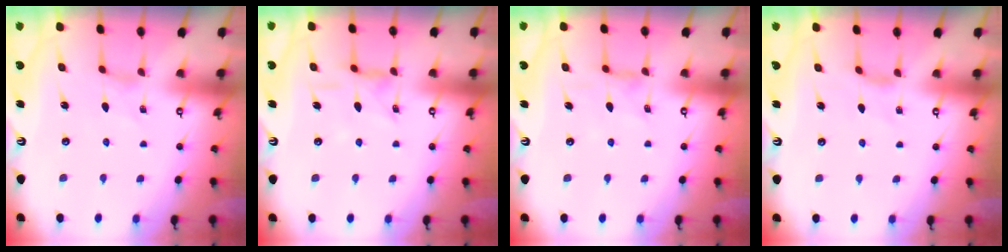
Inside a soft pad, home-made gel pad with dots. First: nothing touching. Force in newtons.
{"total": 3.5, "press": 3.5, "slide": 0.3}
{"total": 2.3, "press": 2.3, "slide": 0.4}
{"total": 1.5, "press": 1.4, "slide": 0.4}